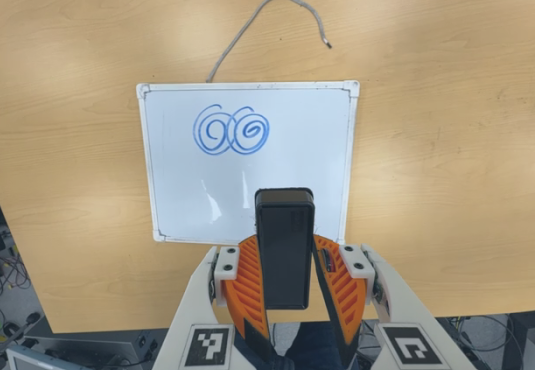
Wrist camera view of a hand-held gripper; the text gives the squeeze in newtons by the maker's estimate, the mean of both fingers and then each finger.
{"total": 5.5, "left": 5.2, "right": 5.9}